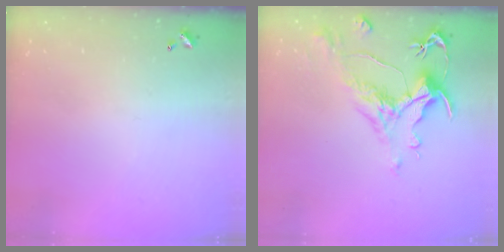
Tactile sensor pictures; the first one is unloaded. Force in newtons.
{"total": 1.8, "press": 1.1, "slide": 1.4}